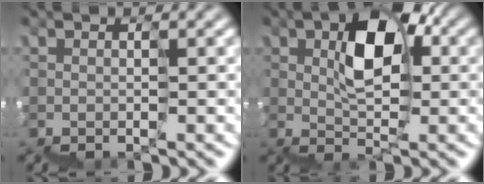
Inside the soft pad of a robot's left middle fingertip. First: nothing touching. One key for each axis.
{"total": 5.1, "fx": 2.0, "fy": 2.5, "fz": 4.0, "tx": -0.076, "ty": 0.025, "tz": 0.030}